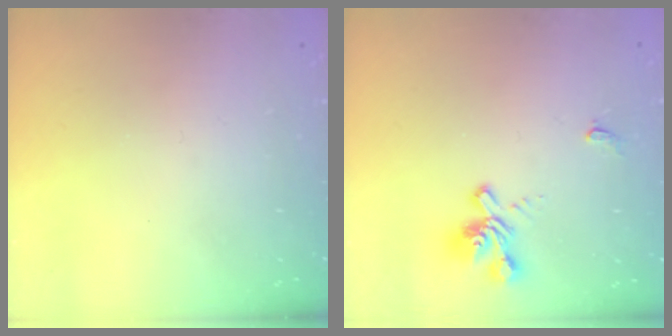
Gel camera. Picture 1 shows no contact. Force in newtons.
{"total": 1.8, "press": 1.4, "slide": 1.2}